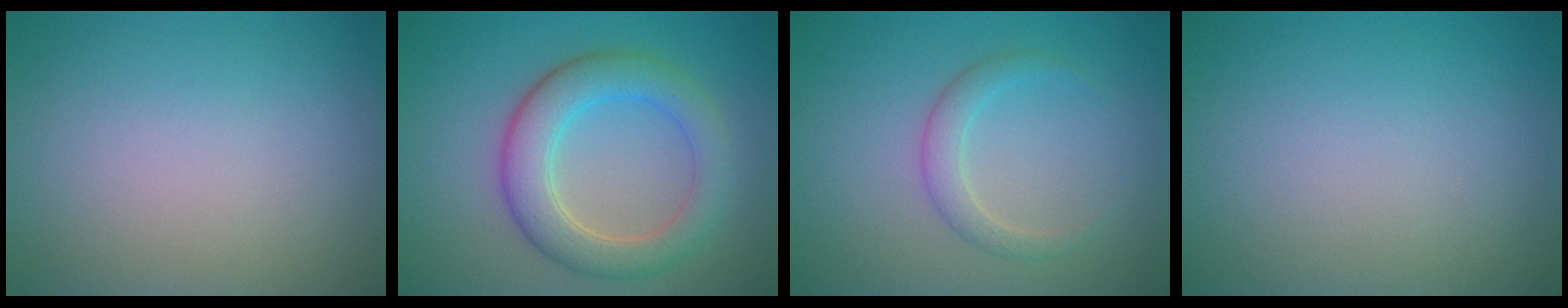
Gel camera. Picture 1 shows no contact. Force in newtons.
{"total": 5.5, "press": 5.5, "slide": 0.4}
{"total": 2.0, "press": 2.0, "slide": 0.1}
{"total": 0.0}